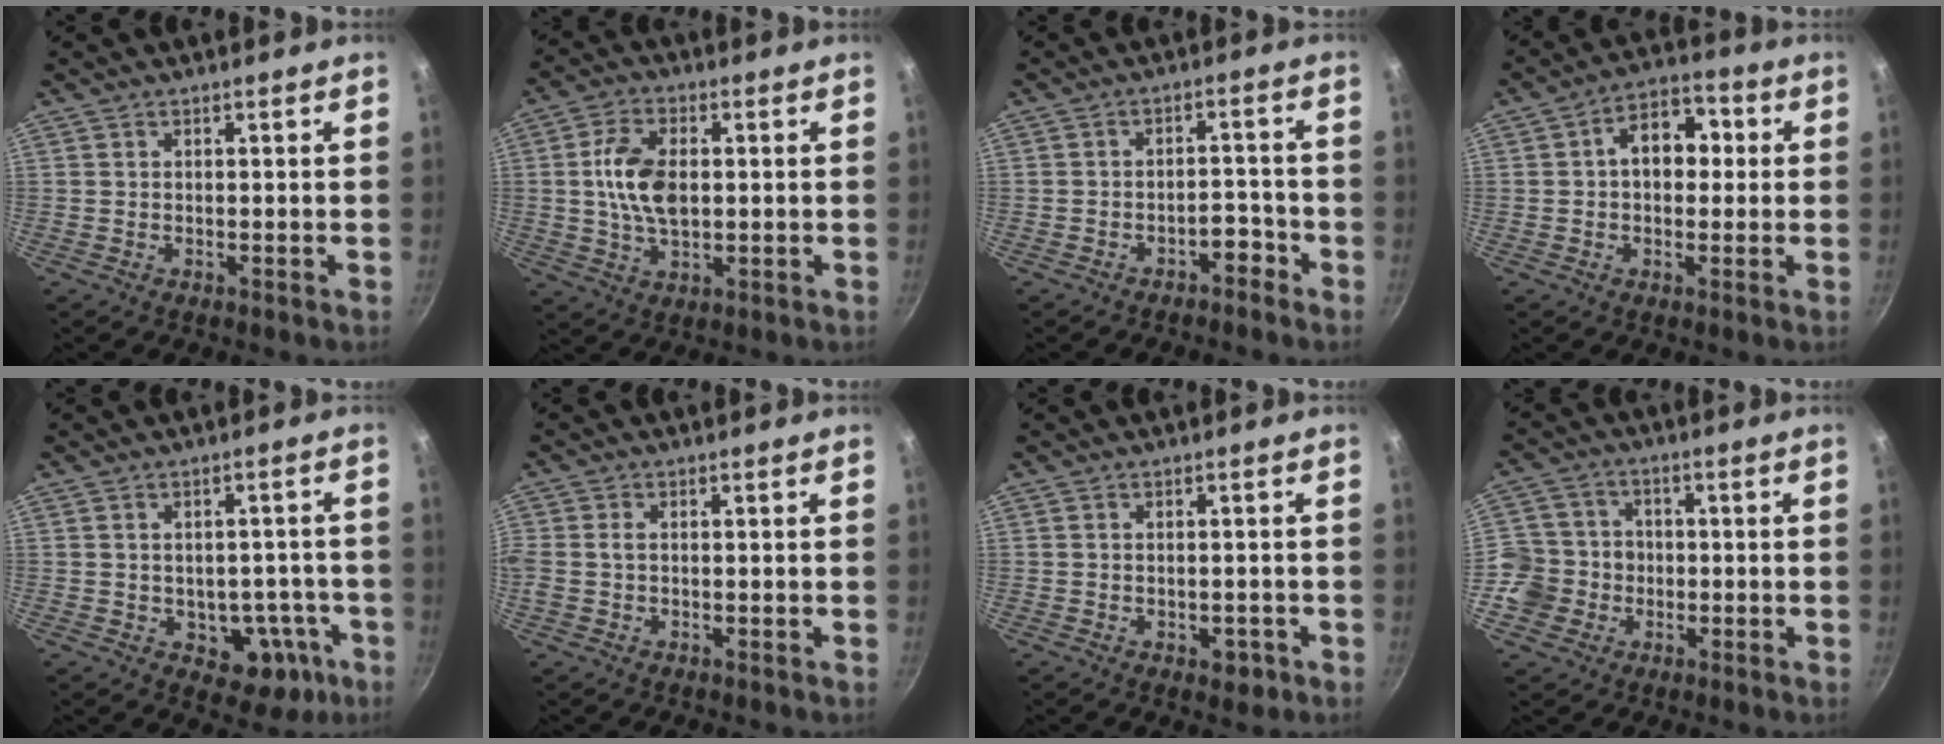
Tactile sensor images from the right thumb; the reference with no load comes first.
{"total": 10.1, "force": [0.8, 5.8, 8.2], "torque": [-0.156, 0.001, 0.017]}
{"total": 4.0, "force": [-2.7, 2.2, 1.8], "torque": [-0.010, 0.035, -0.041]}
{"total": 9.1, "force": [1.1, 6.2, 6.6], "torque": [-0.070, 0.025, 0.007]}
{"total": 9.1, "force": [-3.4, 6.2, 5.7], "torque": [-0.038, 0.032, -0.030]}
{"total": 2.2, "force": [0.0, 1.4, 1.6], "torque": [-0.046, 0.003, -0.001]}
{"total": 2.8, "force": [-1.1, 1.7, 1.9], "torque": [-0.015, 0.011, -0.008]}
{"total": 8.9, "force": [-2.3, 8.4, 1.9], "torque": [-0.004, 0.021, -0.046]}